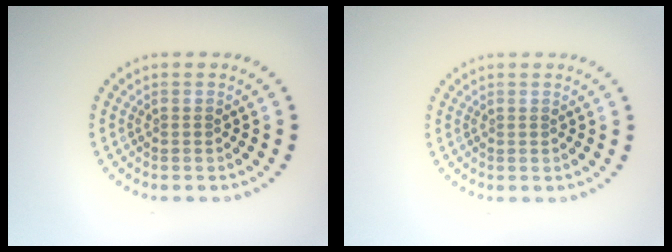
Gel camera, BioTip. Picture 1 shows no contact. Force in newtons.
{"total": 0.0}